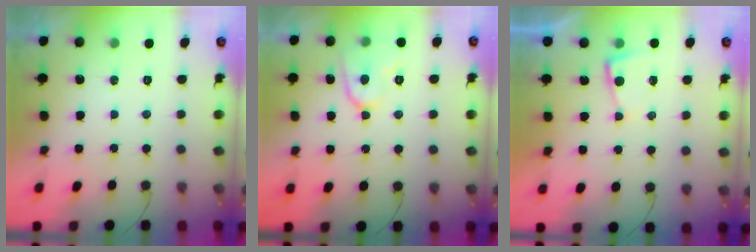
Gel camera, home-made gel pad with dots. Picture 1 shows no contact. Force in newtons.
{"total": 9.7, "press": 9.7, "slide": 0.9}
{"total": 2.0, "press": 2.0, "slide": 0.4}